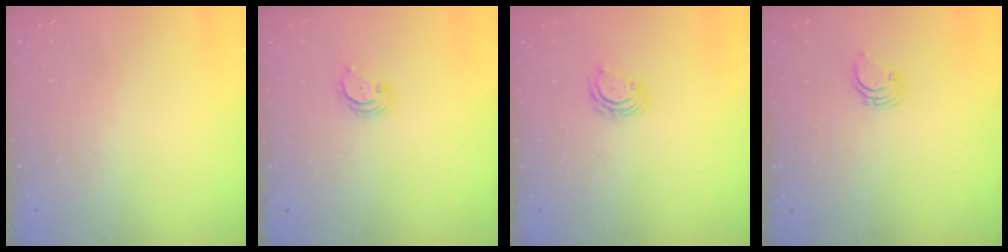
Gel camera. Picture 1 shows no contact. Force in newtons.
{"total": 2.2, "press": 2.2, "slide": 0.3}
{"total": 5.0, "press": 5.0, "slide": 0.4}
{"total": 2.5, "press": 2.5, "slide": 0.1}